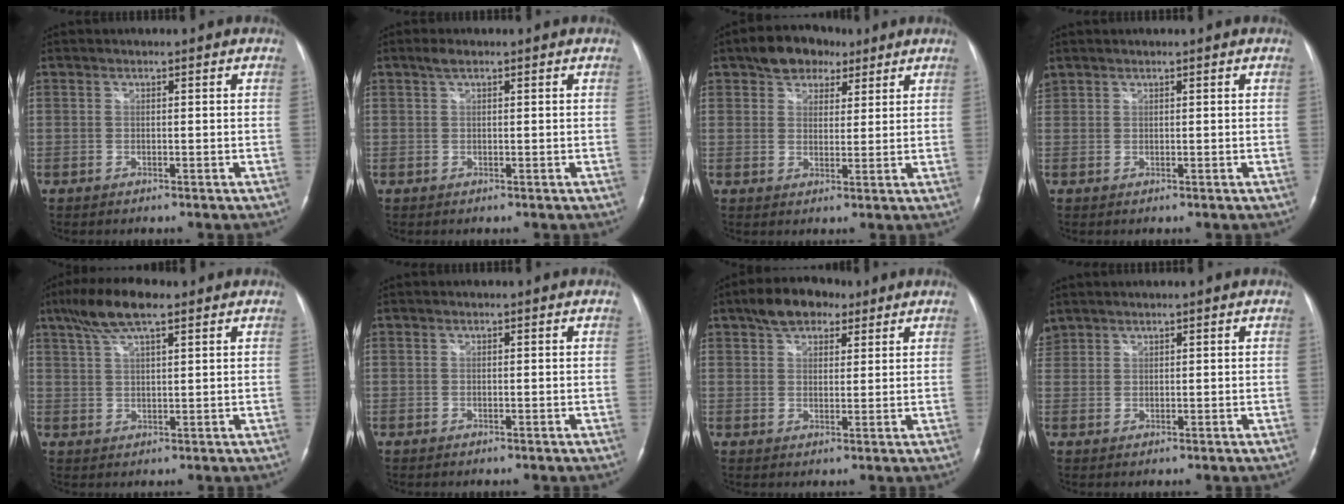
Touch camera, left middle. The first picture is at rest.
{"total": 1.4, "force": [1.0, 0.3, 1.0], "torque": [-0.025, 0.009, 0.018]}
{"total": 7.0, "force": [4.6, 4.3, 3.1], "torque": [-0.046, 0.020, 0.075]}
{"total": 1.2, "force": [1.0, 0.6, 0.1], "torque": [-0.007, 0.016, 0.023]}
{"total": 8.3, "force": [5.5, 1.6, 5.9], "torque": [-0.122, 0.022, 0.098]}
{"total": 0.0}
{"total": 7.6, "force": [5.0, 4.0, 4.1], "torque": [-0.071, 0.024, 0.083]}
{"total": 2.6, "force": [2.2, 1.4, 0.1], "torque": [-0.008, 0.015, 0.047]}